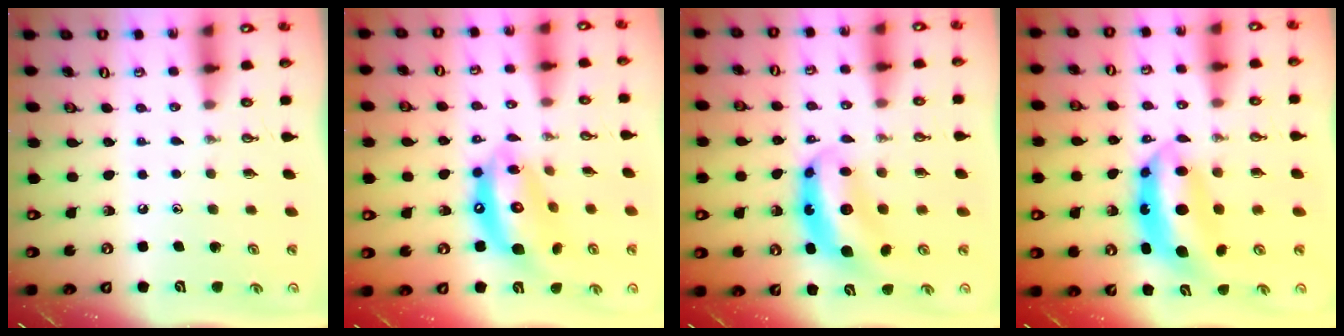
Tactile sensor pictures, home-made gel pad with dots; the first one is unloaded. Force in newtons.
{"total": 14.2, "press": 14.1, "slide": 1.2}
{"total": 7.4, "press": 7.4, "slide": 0.7}
{"total": 9.1, "press": 9.0, "slide": 1.3}